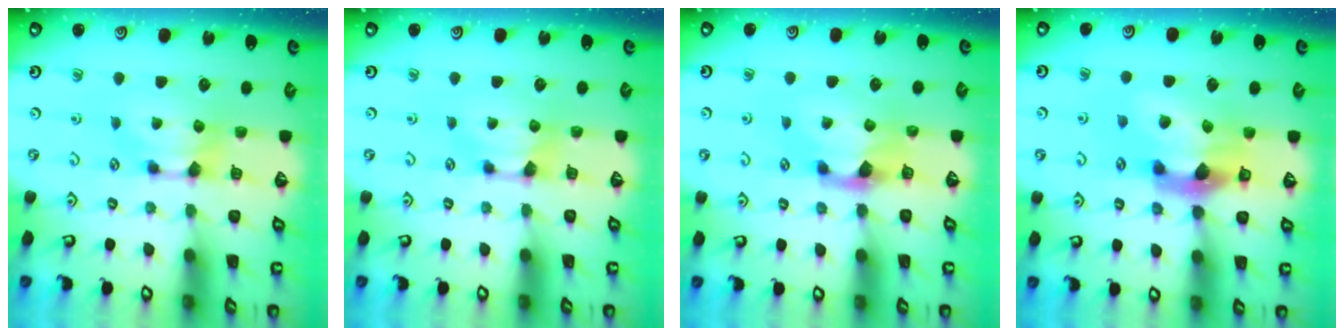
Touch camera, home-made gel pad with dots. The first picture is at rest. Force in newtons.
{"total": 0.5, "press": 0.2, "slide": 0.5}
{"total": 1.2, "press": 0.9, "slide": 0.9}
{"total": 6.3, "press": 5.8, "slide": 2.4}